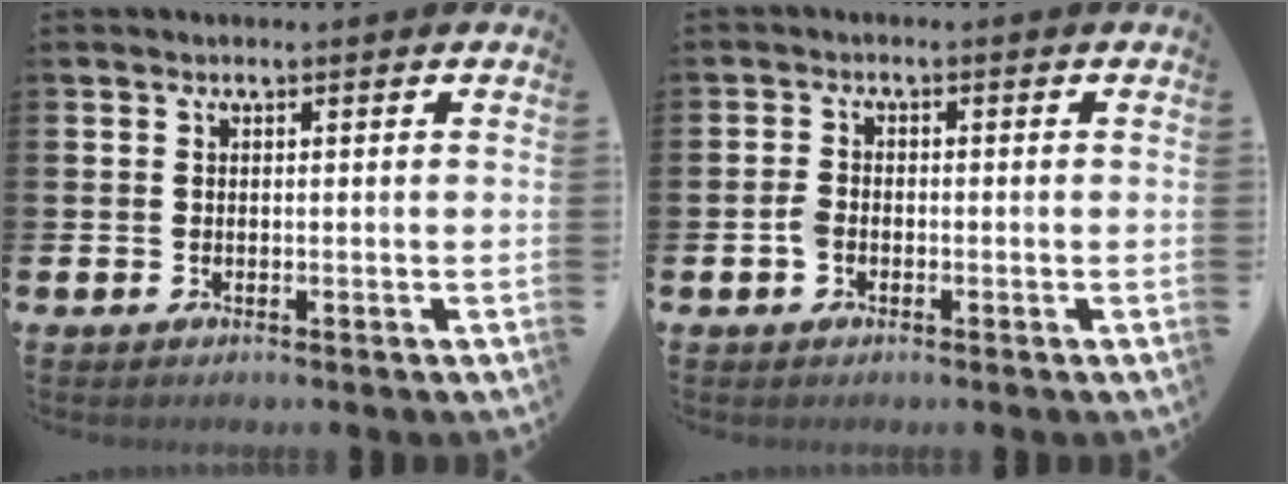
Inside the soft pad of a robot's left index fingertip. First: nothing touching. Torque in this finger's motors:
{"motor_torque": [-0.08, 0.09, 0.00, 0.01]}